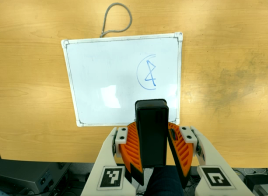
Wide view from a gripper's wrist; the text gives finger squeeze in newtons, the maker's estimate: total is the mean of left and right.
{"total": 7.5, "left": 8.2, "right": 6.8}